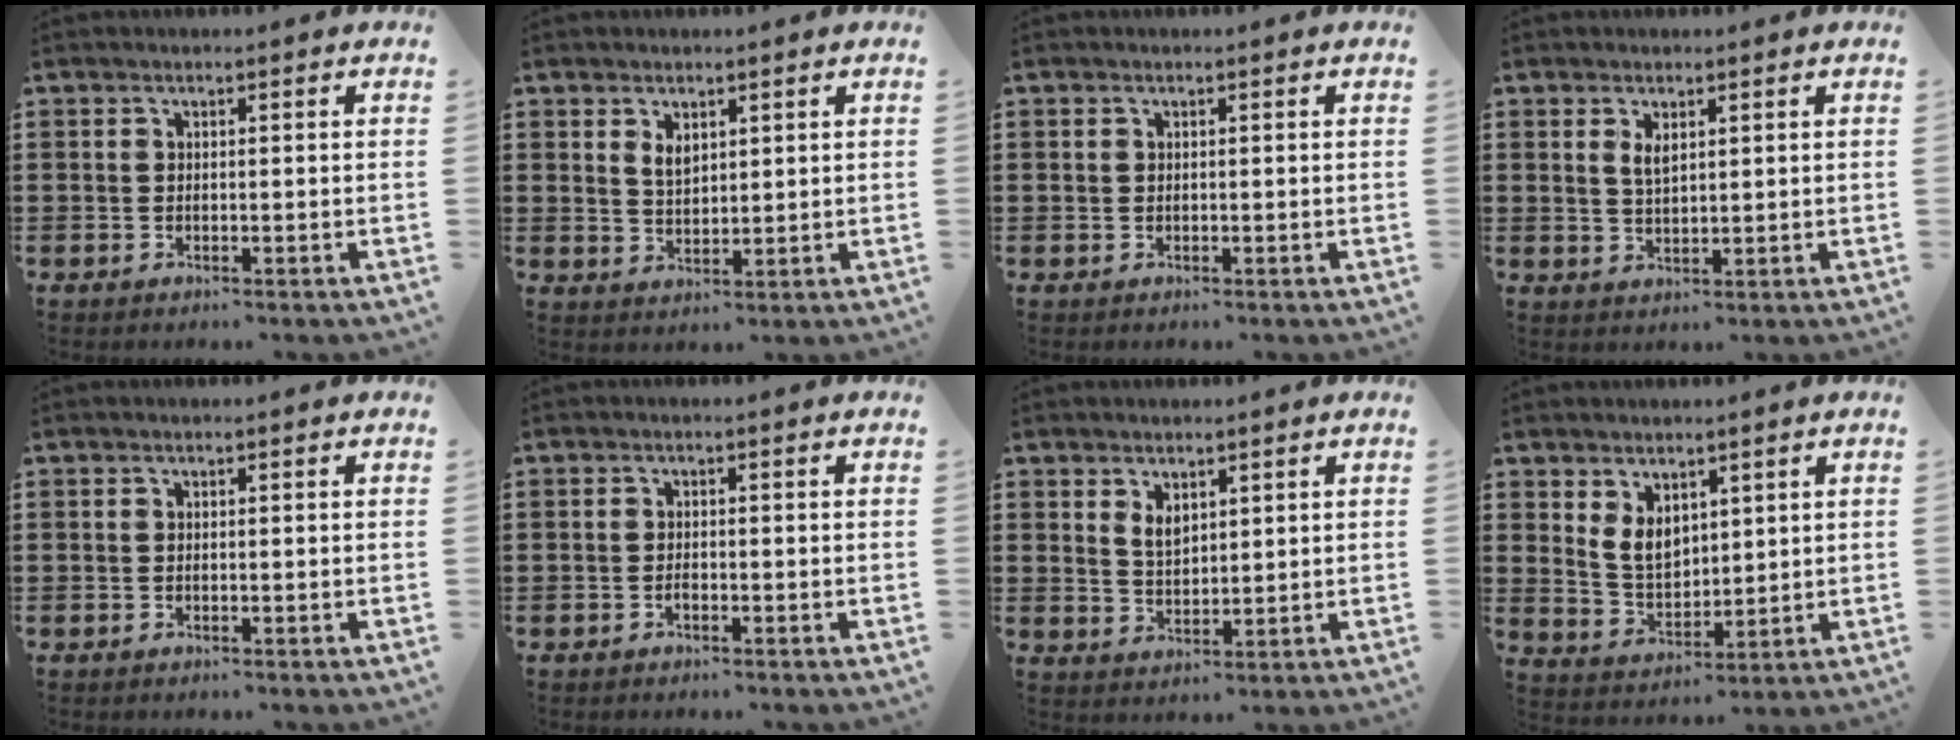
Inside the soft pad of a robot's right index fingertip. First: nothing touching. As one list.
[{"total": 2.8, "force": [1.6, 1.5, 1.6], "torque": [-0.027, 0.001, 0.028]}, {"total": 0.5, "force": [0.2, 0.5, 0.1], "torque": [-0.003, 0.004, 0.004]}, {"total": 2.3, "force": [1.2, 0.9, 1.8], "torque": [-0.038, 0.003, 0.020]}, {"total": 0.0}, {"total": 1.0, "force": [-0.7, 0.3, 0.7], "torque": [-0.015, -0.006, -0.011]}, {"total": 3.1, "force": [1.8, 1.8, 1.7], "torque": [-0.031, 0.001, 0.032]}, {"total": 5.5, "force": [2.7, 3.7, 3.1], "torque": [-0.073, 0.007, 0.051]}]